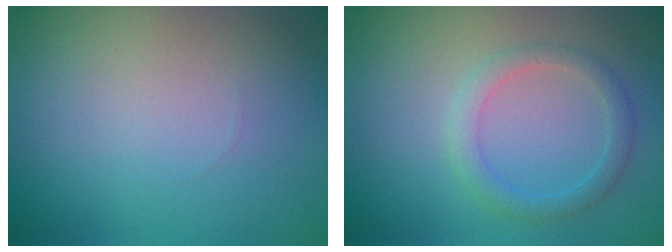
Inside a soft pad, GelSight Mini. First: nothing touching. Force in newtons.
{"total": 2.1, "press": 2.1, "slide": 0.1}